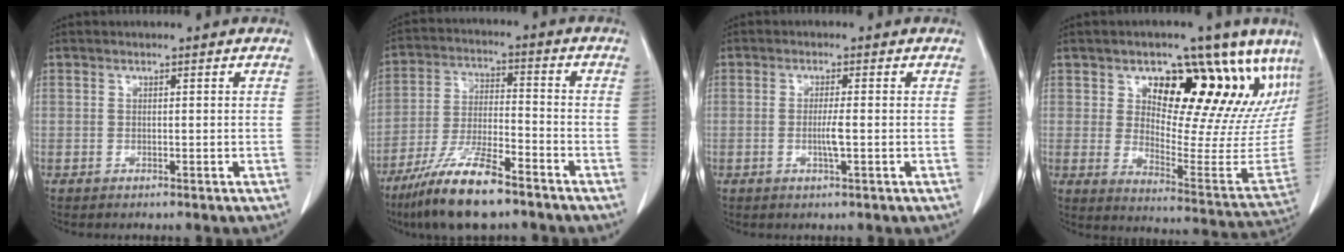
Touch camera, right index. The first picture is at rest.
{"total": 12.6, "force": [-9.0, 2.2, 8.5], "torque": [-0.166, -0.024, -0.165]}
{"total": 2.5, "force": [-0.5, -0.1, 2.5], "torque": [-0.050, -0.004, -0.009]}
{"total": 22.5, "force": [13.3, 9.7, 15.3], "torque": [-0.216, 0.009, 0.183]}